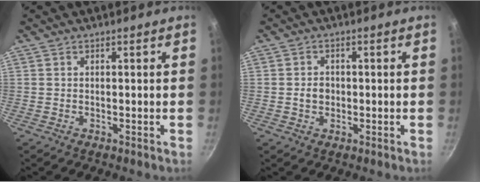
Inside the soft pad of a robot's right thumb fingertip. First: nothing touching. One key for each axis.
{"total": 2.7, "fx": -0.3, "fy": 2.2, "fz": 1.5, "tx": -0.015, "ty": 0.007, "tz": -0.006}